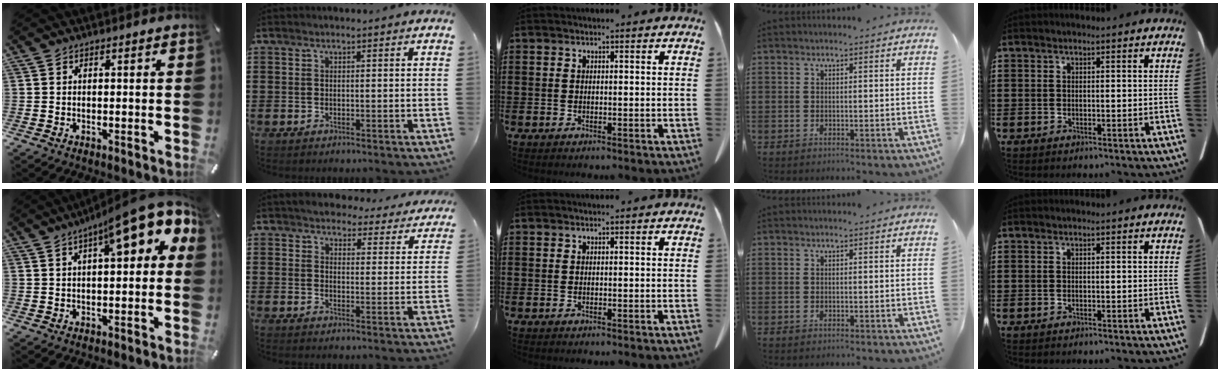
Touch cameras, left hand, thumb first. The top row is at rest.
{"thumb": {"total": 14.9, "force": [7.3, 4.6, 12.2], "torque": [-0.173, -0.041, 0.115]}, "index": {"total": 4.4, "force": [4.3, 0.7, 0.5], "torque": [-0.023, -0.025, 0.073]}}